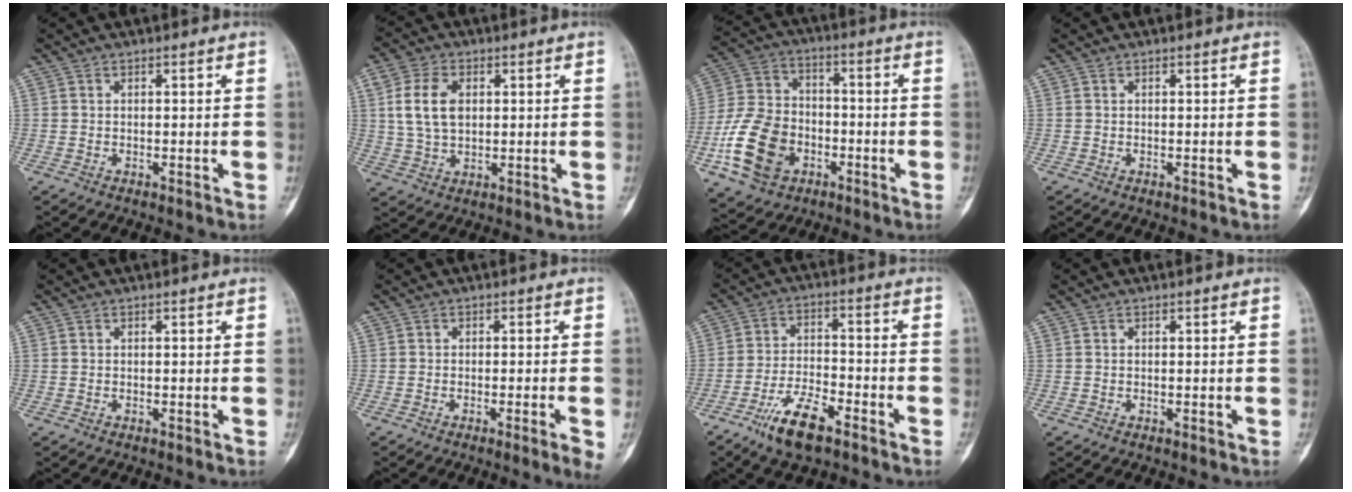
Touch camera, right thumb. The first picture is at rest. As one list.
[{"total": 8.6, "force": [1.8, 5.7, 6.3], "torque": [-0.120, 0.004, 0.039]}, {"total": 16.1, "force": [-5.9, 11.6, 9.6], "torque": [-0.175, 0.026, -0.108]}, {"total": 0.0}, {"total": 0.0}, {"total": 3.9, "force": [-1.6, -0.1, 3.6], "torque": [-0.058, -0.006, -0.025]}, {"total": 10.1, "force": [-6.5, 3.3, 7.0], "torque": [-0.135, 0.028, -0.119]}, {"total": 0.0}]